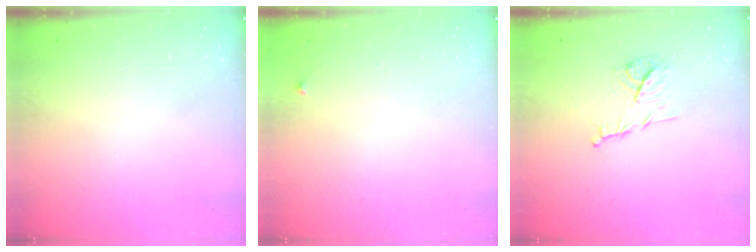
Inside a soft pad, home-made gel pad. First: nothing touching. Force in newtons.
{"total": 3.3, "press": 3.3, "slide": 0.5}
{"total": 8.6, "press": 8.6, "slide": 0.7}